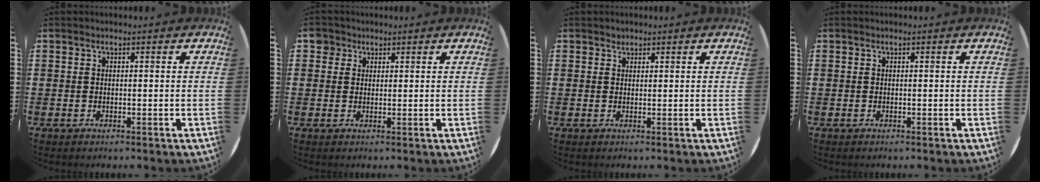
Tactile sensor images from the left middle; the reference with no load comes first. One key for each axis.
{"total": 2.2, "fx": 1.6, "fy": 1.5, "fz": 0.2, "tx": 0.001, "ty": 0.005, "tz": 0.028}
{"total": 0.9, "fx": 0.8, "fy": 0.4, "fz": -0.1, "tx": 0.009, "ty": -0.001, "tz": 0.014}
{"total": 0.0}